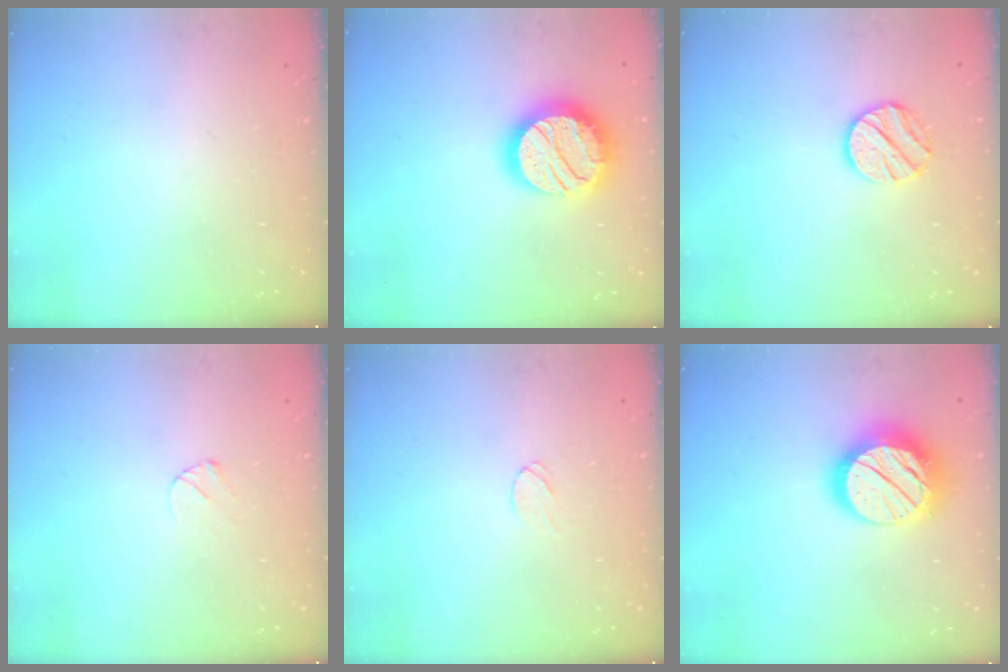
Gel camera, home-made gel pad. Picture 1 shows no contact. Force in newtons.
{"total": 20.9, "press": 20.9, "slide": 1.6}
{"total": 10.3, "press": 10.3, "slide": 0.9}
{"total": 3.2, "press": 3.2, "slide": 0.3}
{"total": 3.1, "press": 3.1, "slide": 0.2}
{"total": 19.0, "press": 18.9, "slide": 1.5}